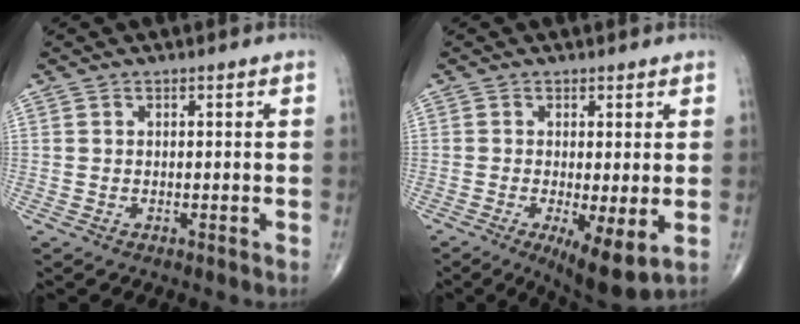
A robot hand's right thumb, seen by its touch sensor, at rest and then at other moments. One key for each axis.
{"total": 6.1, "fx": -1.2, "fy": 1.7, "fz": 5.7, "tx": -0.097, "ty": -0.022, "tz": -0.019}